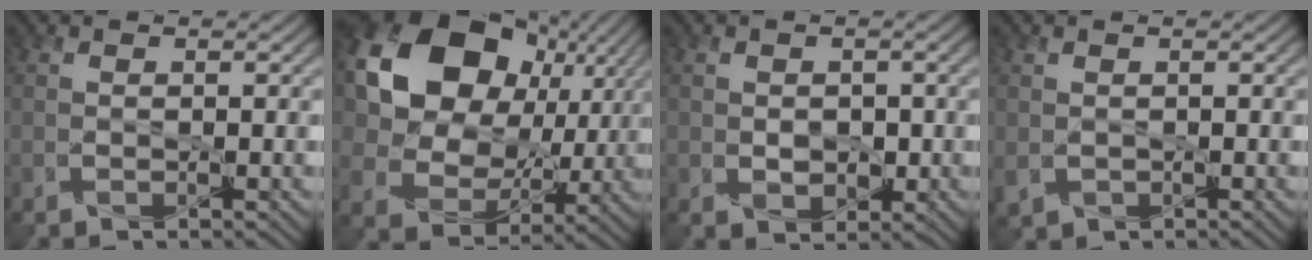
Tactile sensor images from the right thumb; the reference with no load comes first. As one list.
[{"total": 17.3, "force": [5.3, 13.1, 10.1], "torque": [-0.216, 0.024, 0.097]}, {"total": 2.4, "force": [-0.1, 2.1, 1.3], "torque": [-0.028, -0.007, -0.004]}, {"total": 1.5, "force": [0.0, 1.5, 0.3], "torque": [-0.018, -0.013, 0.002]}]